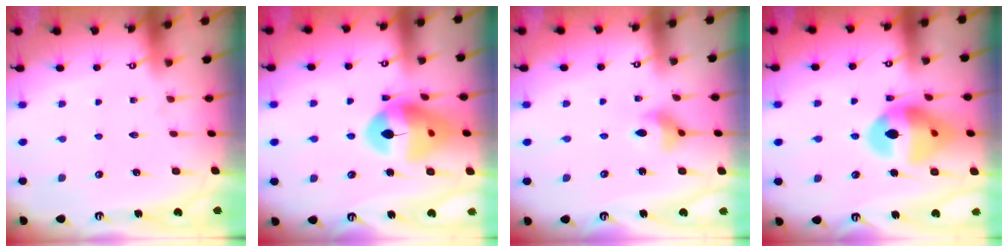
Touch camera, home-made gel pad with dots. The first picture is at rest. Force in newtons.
{"total": 15.6, "press": 15.5, "slide": 1.9}
{"total": 4.6, "press": 4.6, "slide": 0.6}
{"total": 14.3, "press": 13.4, "slide": 5.1}